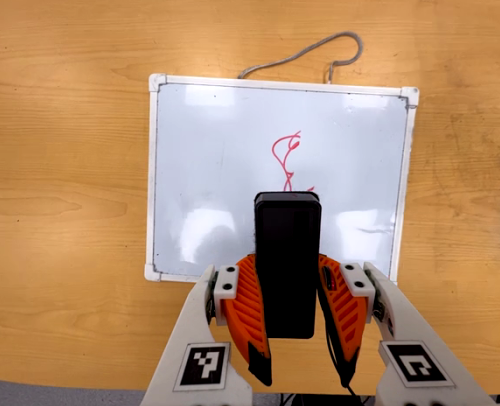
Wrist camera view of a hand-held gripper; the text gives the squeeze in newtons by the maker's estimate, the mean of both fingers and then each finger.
{"total": 8.1, "left": 6.2, "right": 10.0}